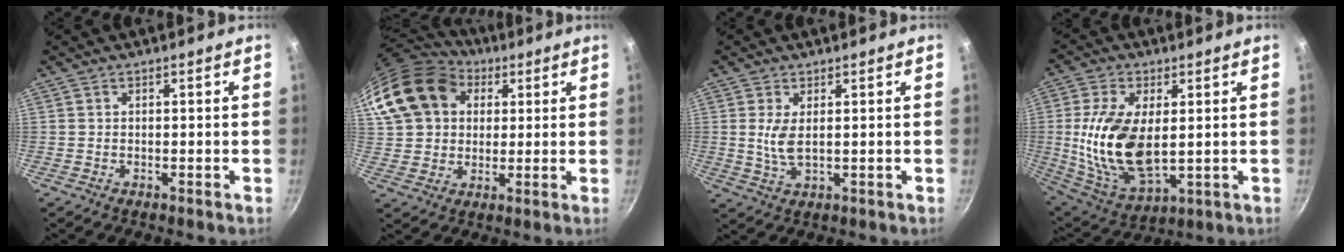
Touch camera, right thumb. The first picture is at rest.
{"total": 17.7, "force": [6.4, 13.8, 9.1], "torque": [-0.156, 0.019, 0.113]}
{"total": 4.3, "force": [0.8, 1.9, 3.8], "torque": [-0.077, -0.009, 0.018]}
{"total": 17.0, "force": [1.2, 9.0, 14.4], "torque": [-0.273, -0.014, 0.033]}